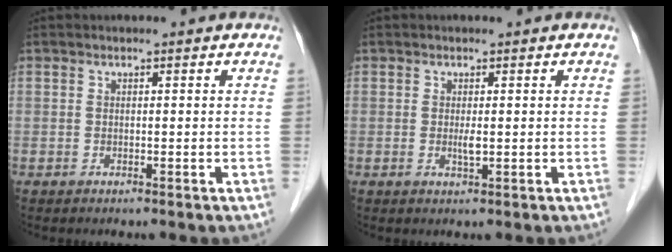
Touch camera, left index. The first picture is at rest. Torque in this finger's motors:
{"motor_torque": [0.21, 0.14, 0.01, 0.02]}